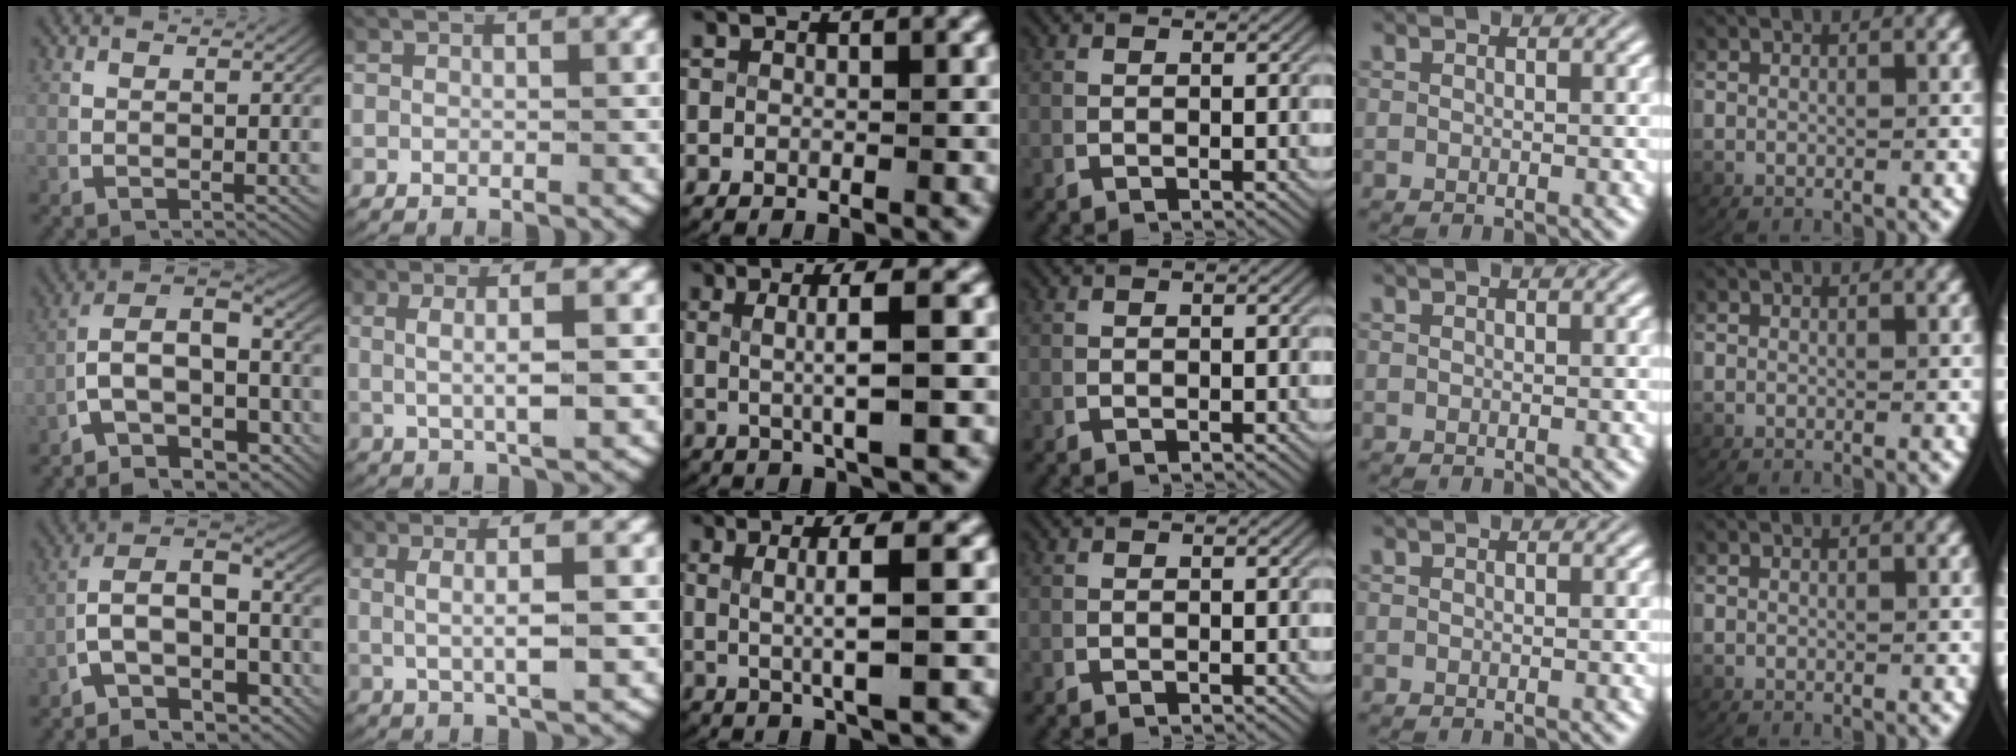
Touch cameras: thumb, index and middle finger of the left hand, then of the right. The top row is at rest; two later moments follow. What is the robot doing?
{"motion": "lift_and_place", "object": "towel"}